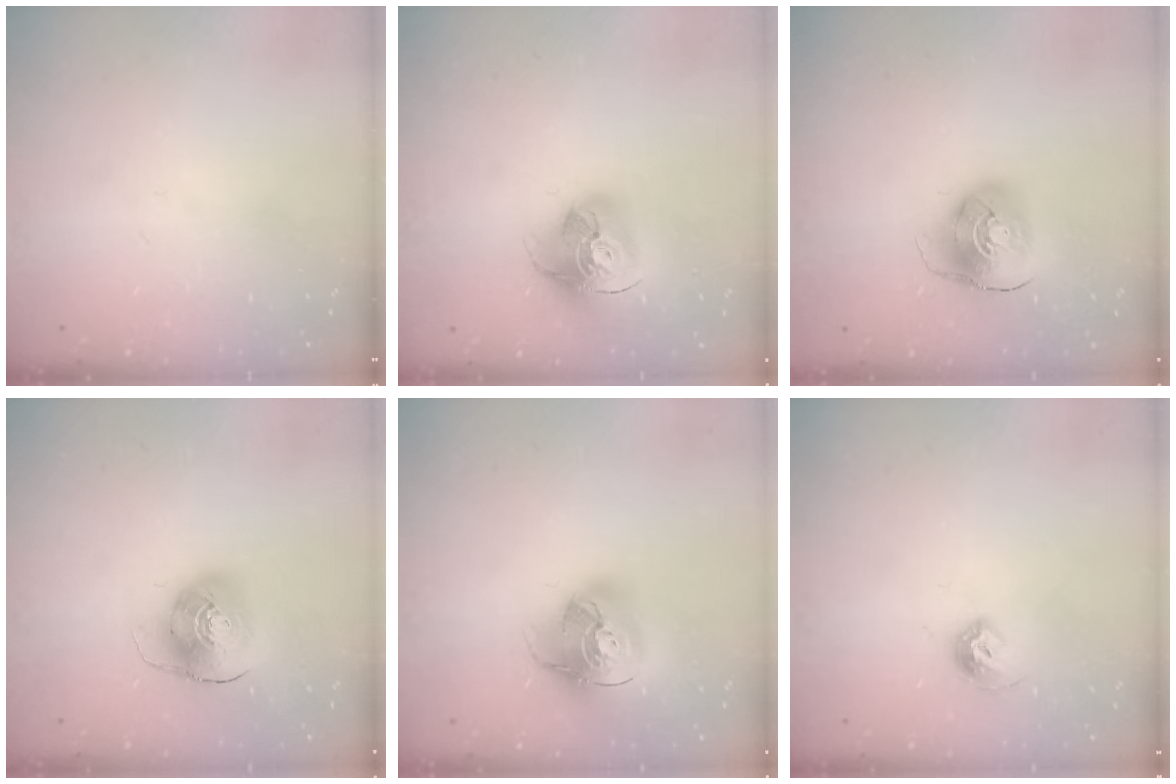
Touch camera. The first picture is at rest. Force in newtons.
{"total": 15.5, "press": 15.4, "slide": 1.7}
{"total": 9.7, "press": 9.6, "slide": 1.4}
{"total": 9.9, "press": 9.8, "slide": 1.6}
{"total": 15.6, "press": 15.5, "slide": 1.6}
{"total": 7.6, "press": 7.5, "slide": 1.1}